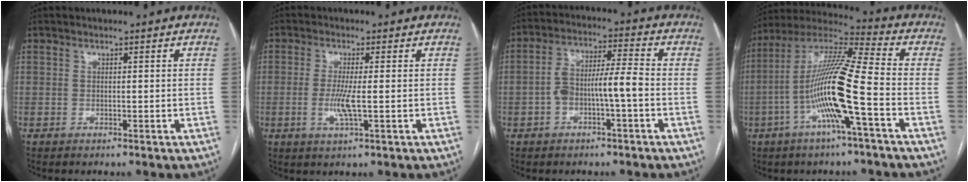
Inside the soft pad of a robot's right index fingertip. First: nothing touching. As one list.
[{"total": 4.3, "force": [-0.7, 0.1, 4.2], "torque": [-0.095, -0.011, -0.012]}, {"total": 7.5, "force": [-1.7, 0.1, 7.3], "torque": [-0.139, 0.022, -0.030]}, {"total": 15.5, "force": [-4.3, 0.0, 14.9], "torque": [-0.292, 0.007, -0.090]}]